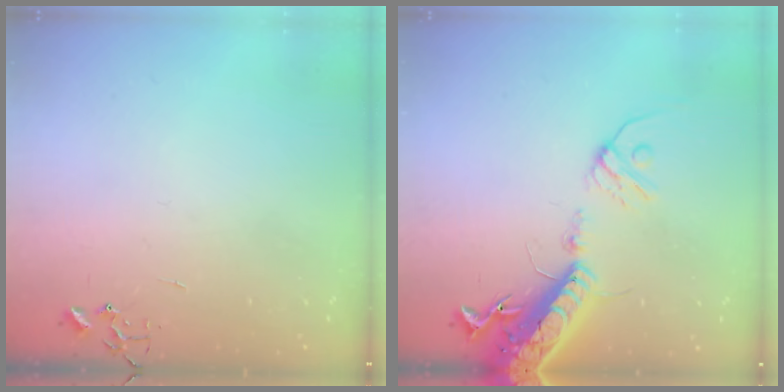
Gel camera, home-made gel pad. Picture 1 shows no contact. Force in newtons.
{"total": 17.4, "press": 16.9, "slide": 4.1}